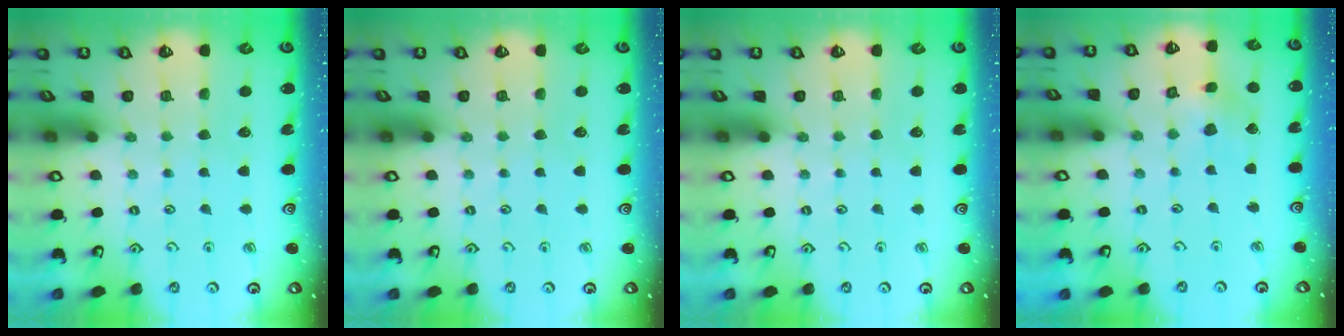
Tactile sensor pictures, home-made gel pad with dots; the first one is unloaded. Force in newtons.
{"total": 0.0}
{"total": 0.0}
{"total": 5.5, "press": 5.5, "slide": 0.5}